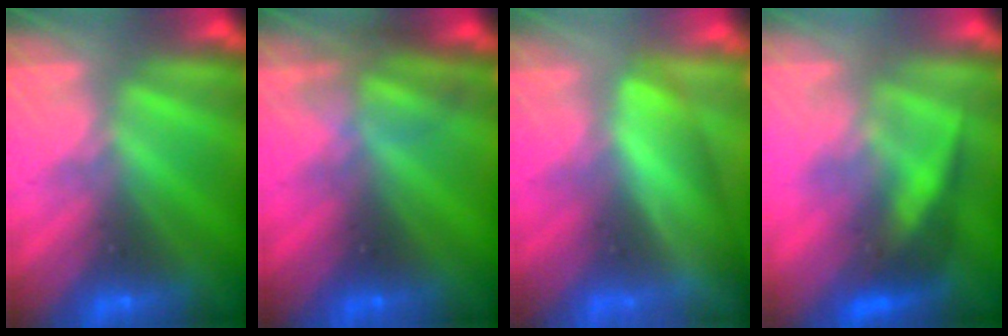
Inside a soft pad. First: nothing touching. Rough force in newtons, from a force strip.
{"total": 2.6}
{"total": 3.6}
{"total": 2.9}